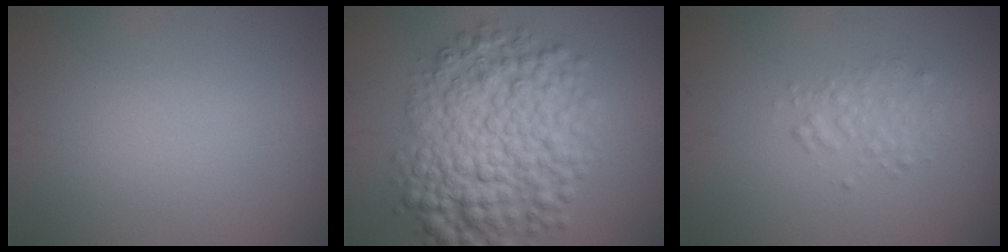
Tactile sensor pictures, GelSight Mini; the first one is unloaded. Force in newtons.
{"total": 9.1, "press": 9.1, "slide": 0.2}
{"total": 1.8, "press": 1.8, "slide": 0.0}